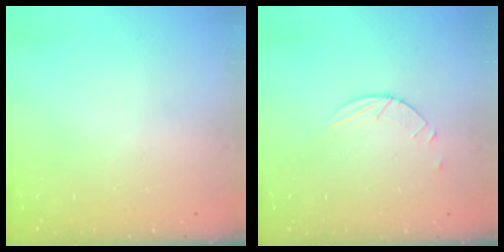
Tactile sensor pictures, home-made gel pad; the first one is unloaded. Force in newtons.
{"total": 2.5, "press": 2.4, "slide": 0.3}